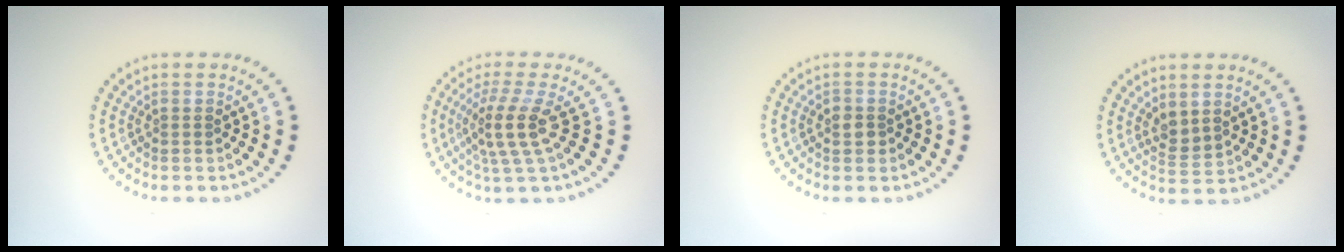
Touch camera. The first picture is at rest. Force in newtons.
{"total": 3.8, "press": 2.6, "slide": 2.8}
{"total": 1.3, "press": 1.3, "slide": 0.3}
{"total": 1.9, "press": 1.6, "slide": 1.0}